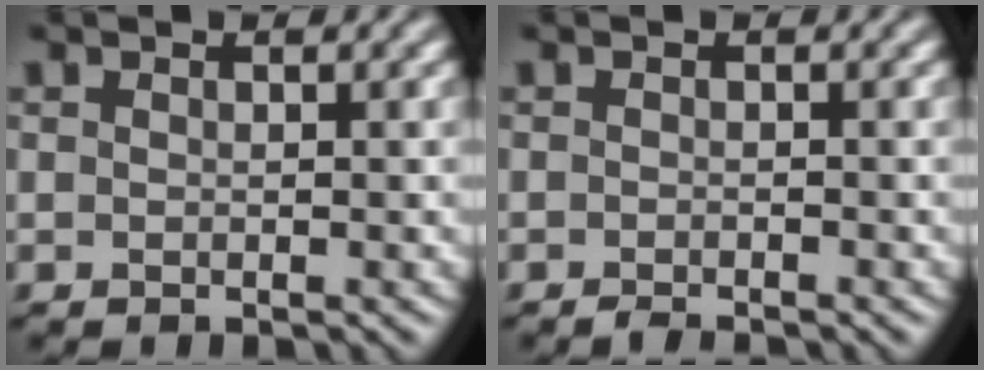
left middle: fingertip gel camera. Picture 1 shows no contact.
{"total": 0.9, "force": [-0.9, -0.1, 0.2], "torque": [-0.001, 0.003, -0.017]}